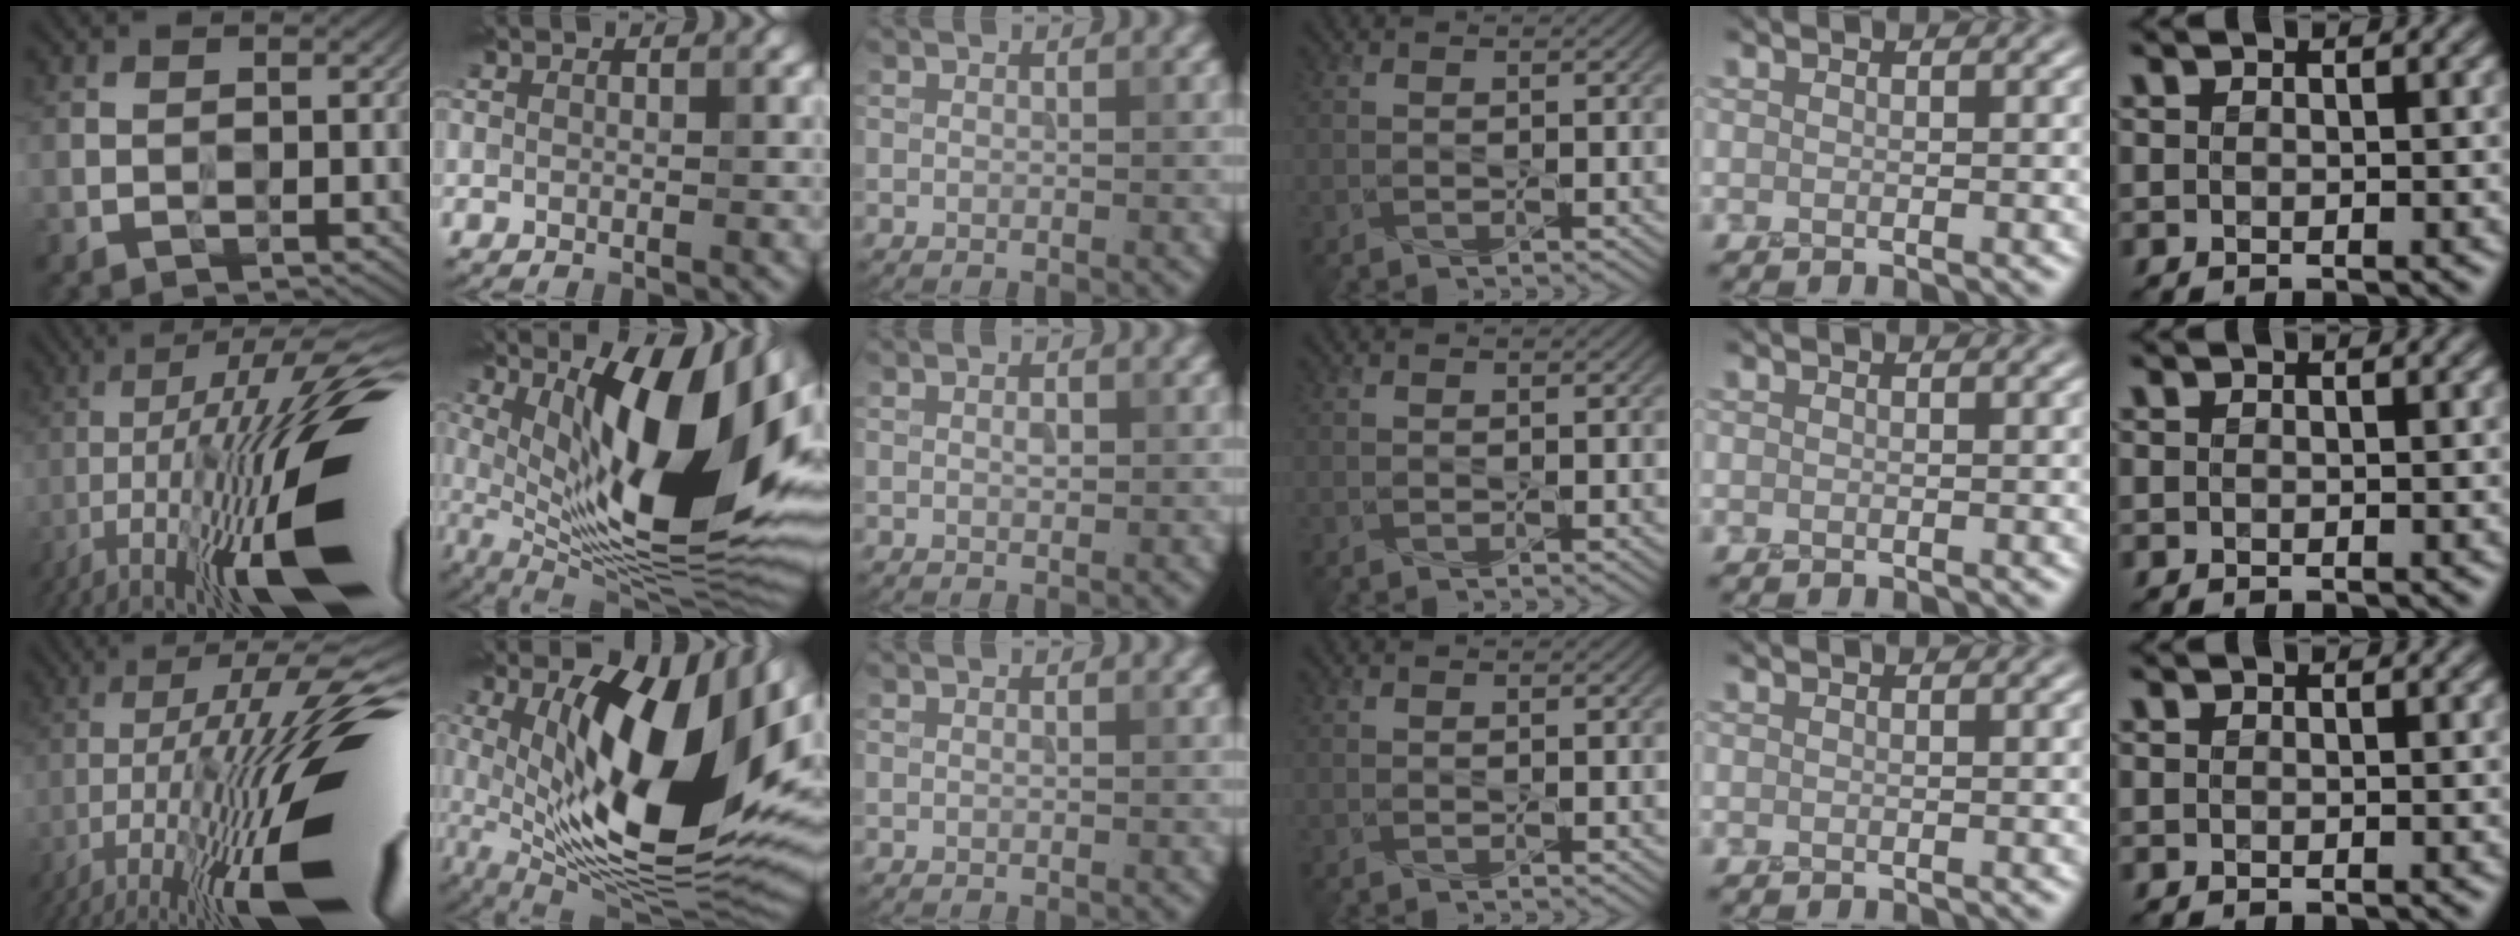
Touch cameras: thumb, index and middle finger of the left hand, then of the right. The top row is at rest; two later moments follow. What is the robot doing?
{"motion": "press", "object": "grip strengthener"}